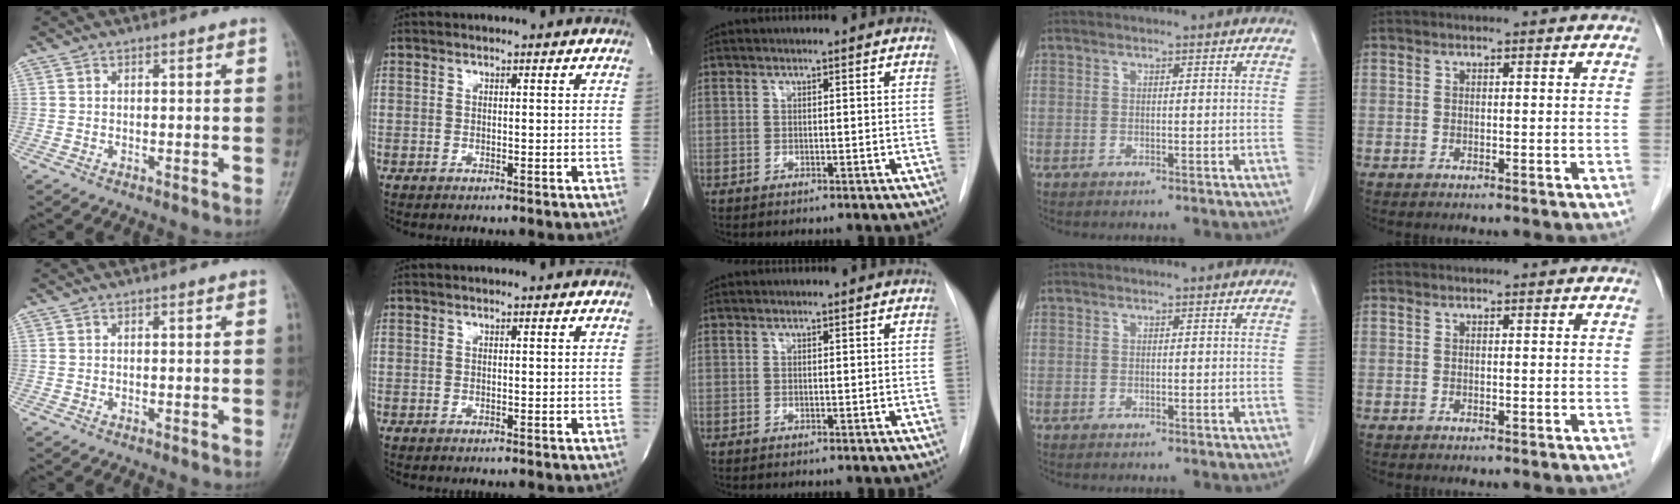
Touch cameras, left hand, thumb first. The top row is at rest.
{}